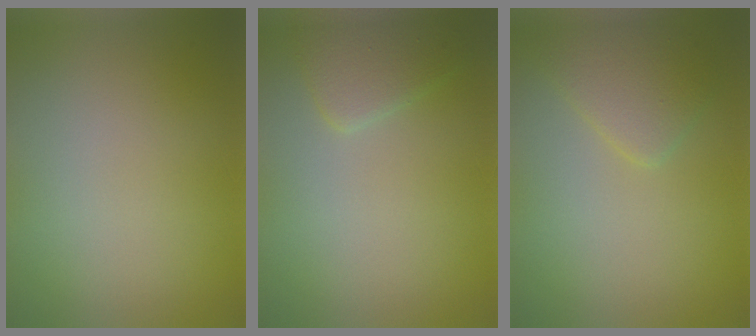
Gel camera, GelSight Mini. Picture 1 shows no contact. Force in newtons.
{"total": 2.4, "press": 2.4, "slide": 0.1}
{"total": 2.6, "press": 2.6, "slide": 0.1}